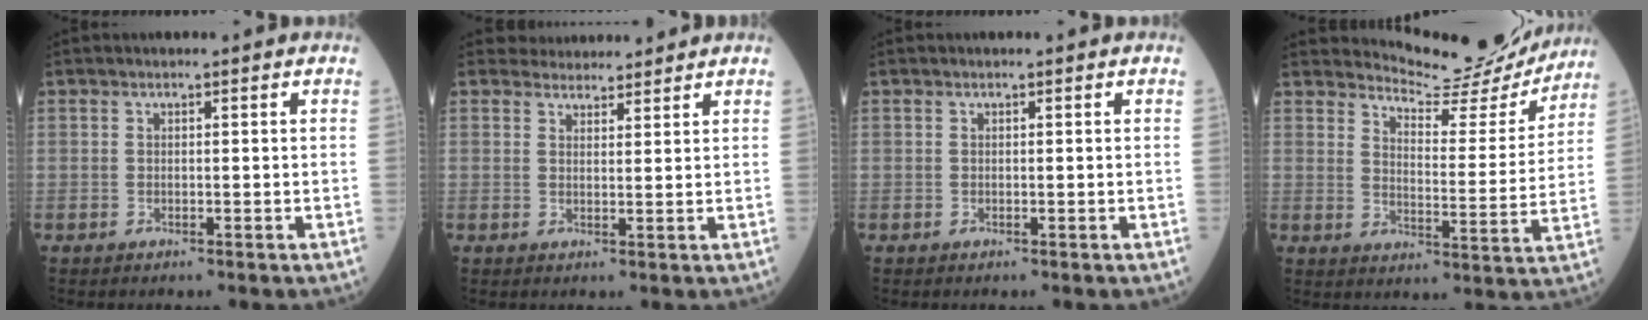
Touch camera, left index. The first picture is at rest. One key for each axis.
{"total": 4.1, "fx": 4.0, "fy": 1.1, "fz": -0.1, "tx": 0.002, "ty": 0.015, "tz": 0.058}
{"total": 0.0}
{"total": 13.2, "fx": 13.1, "fy": 1.6, "fz": 1.0, "tx": -0.016, "ty": -0.046, "tz": 0.167}